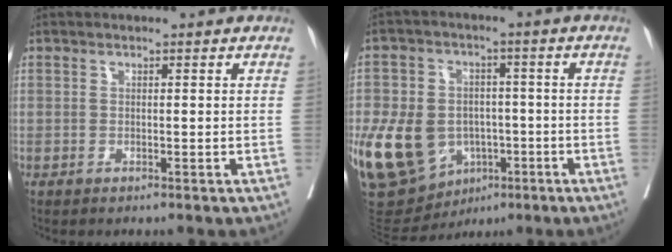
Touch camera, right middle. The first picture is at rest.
{"total": 16.4, "force": [-4.6, 12.6, 9.4], "torque": [-0.213, 0.009, -0.058]}